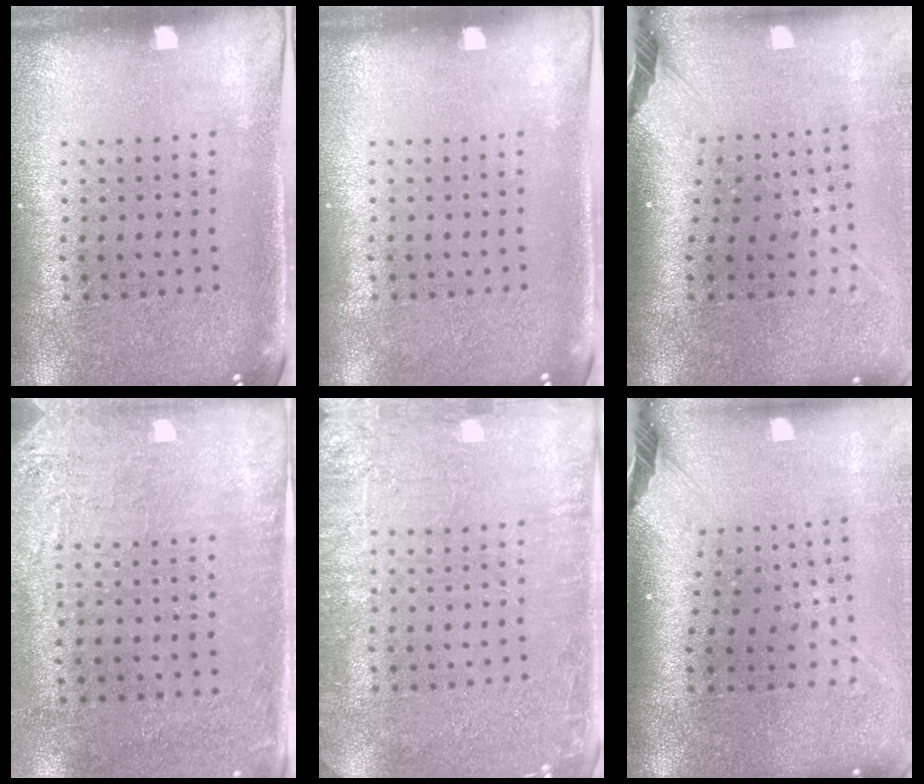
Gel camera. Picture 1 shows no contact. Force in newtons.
{"total": 0.0}
{"total": 2.7, "press": 2.0, "slide": 1.8}
{"total": 2.8, "press": 2.3, "slide": 1.5}
{"total": 3.8, "press": 3.8, "slide": 0.6}
{"total": 2.7, "press": 2.0, "slide": 1.8}